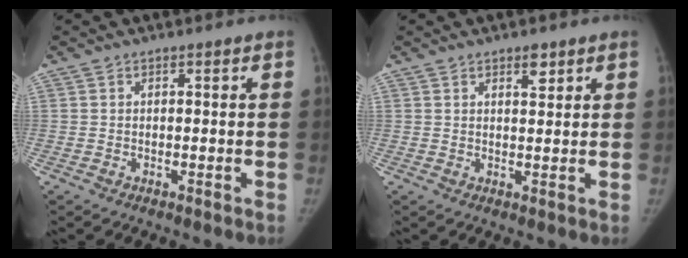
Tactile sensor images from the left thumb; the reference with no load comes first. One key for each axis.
{"total": 2.5, "fx": 1.7, "fy": 1.0, "fz": 1.6, "tx": -0.014, "ty": -0.011, "tz": 0.026}